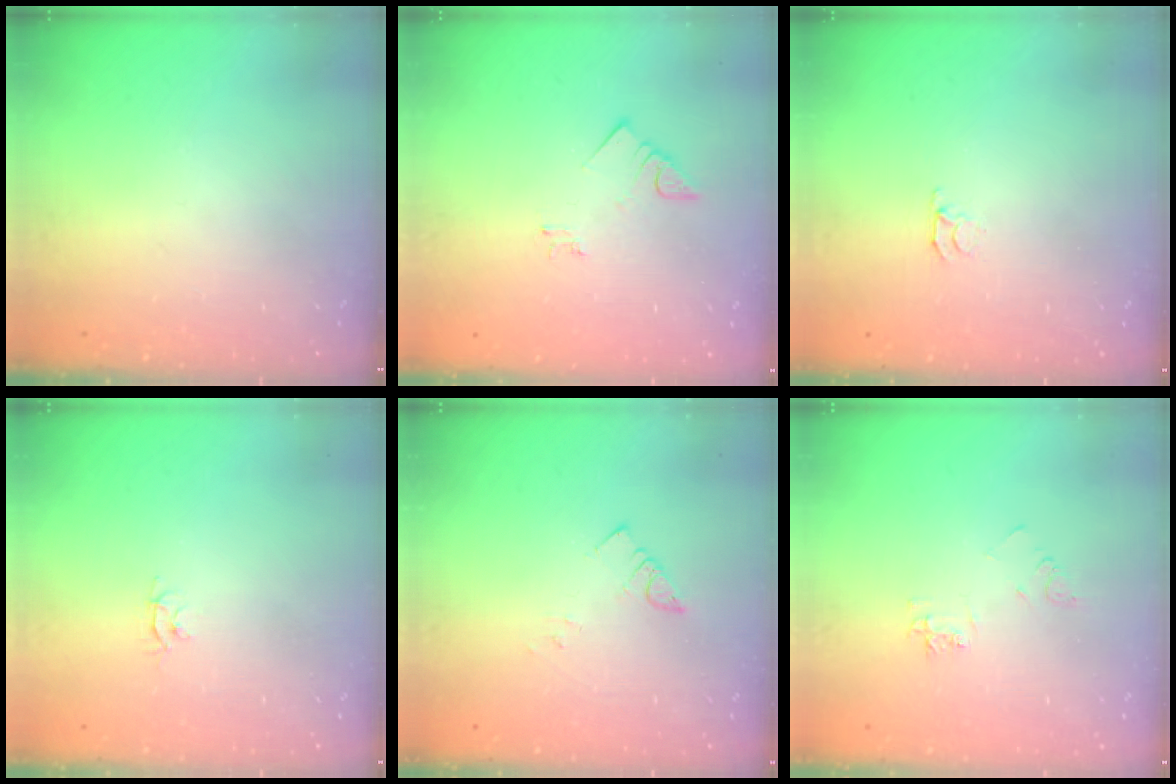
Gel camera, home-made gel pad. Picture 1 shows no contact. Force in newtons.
{"total": 2.5, "press": 2.5, "slide": 0.3}
{"total": 3.0, "press": 3.0, "slide": 0.3}
{"total": 2.6, "press": 2.6, "slide": 0.3}
{"total": 2.4, "press": 2.4, "slide": 0.1}
{"total": 5.1, "press": 5.1, "slide": 0.6}